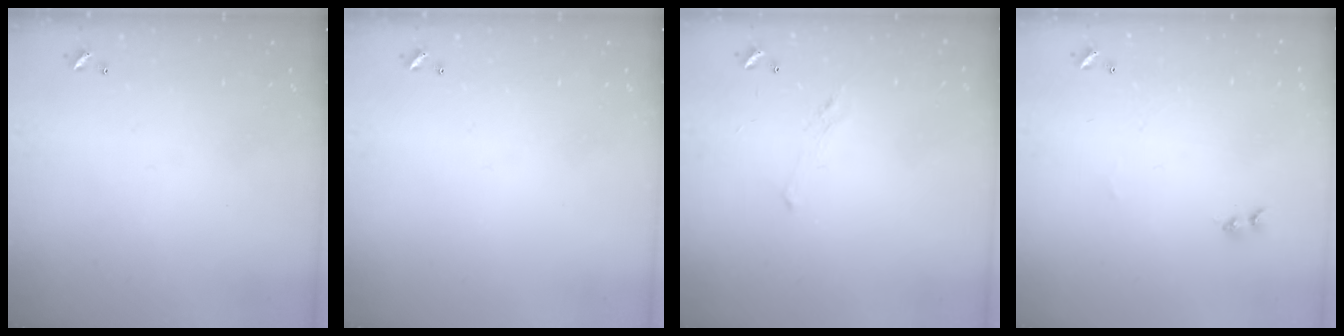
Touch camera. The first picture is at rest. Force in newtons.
{"total": 0.0}
{"total": 0.8, "press": 0.1, "slide": 0.8}
{"total": 1.1, "press": 0.9, "slide": 0.5}